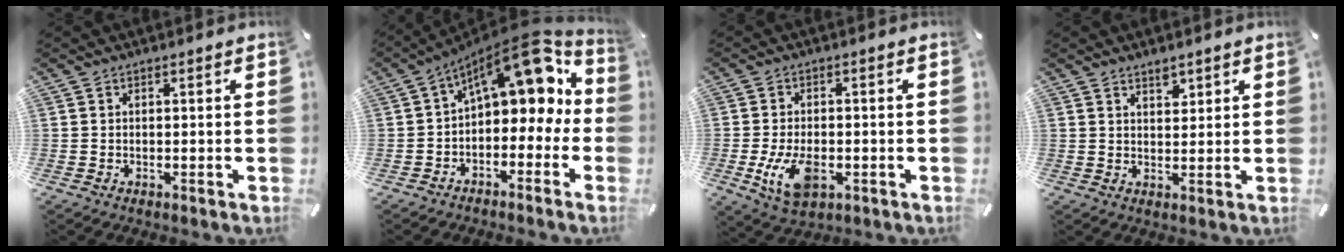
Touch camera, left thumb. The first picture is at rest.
{"total": 15.1, "force": [7.2, 8.2, 10.4], "torque": [-0.135, -0.055, 0.120]}
{"total": 8.6, "force": [-2.4, 5.2, 6.4], "torque": [-0.140, -0.003, -0.044]}
{"total": 2.8, "force": [2.2, 1.5, 0.7], "torque": [0.008, -0.014, 0.035]}